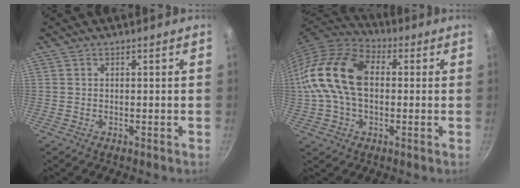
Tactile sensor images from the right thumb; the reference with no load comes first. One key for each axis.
{"total": 17.3, "fx": 0.9, "fy": 11.4, "fz": 13.0, "tx": -0.235, "ty": 0.033, "tz": -0.002}